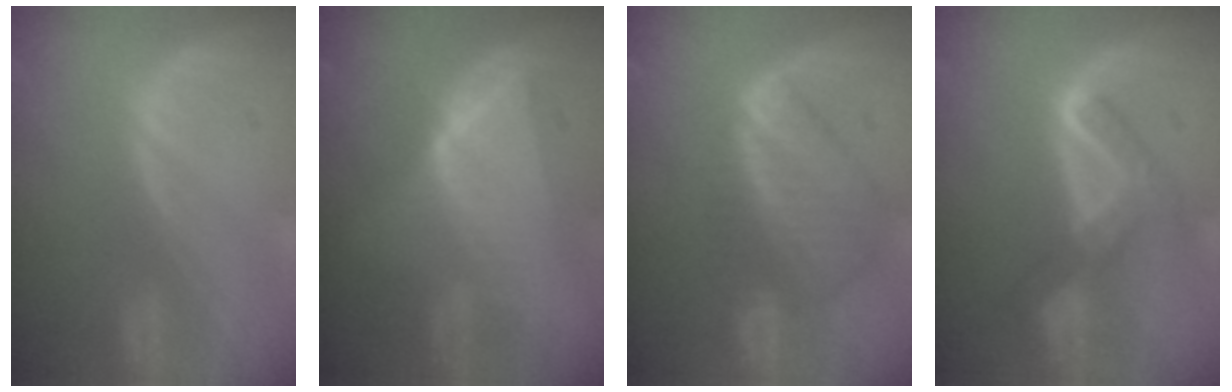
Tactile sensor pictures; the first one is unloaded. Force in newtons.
{"total": 8.2, "press": 8.2, "slide": 0.4}
{"total": 8.9, "press": 7.7, "slide": 4.4}
{"total": 6.4, "press": 6.0, "slide": 2.1}